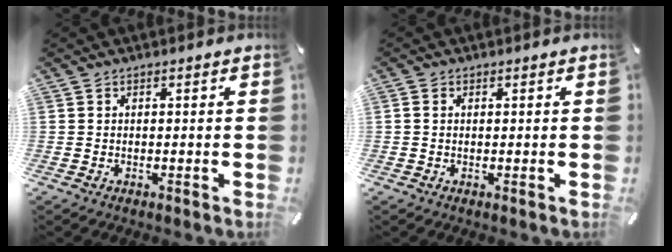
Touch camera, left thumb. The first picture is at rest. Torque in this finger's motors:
{"motor_torque": [0.19, 0.09, 0.24, 0.02, -0.05]}